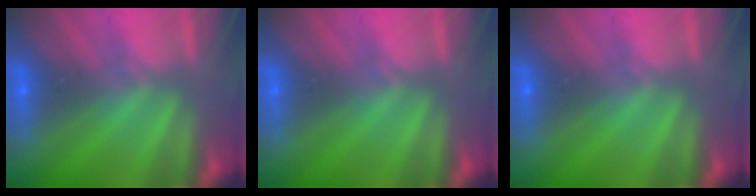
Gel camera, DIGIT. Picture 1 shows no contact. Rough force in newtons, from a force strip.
{"total": 0.0}
{"total": 0.0}